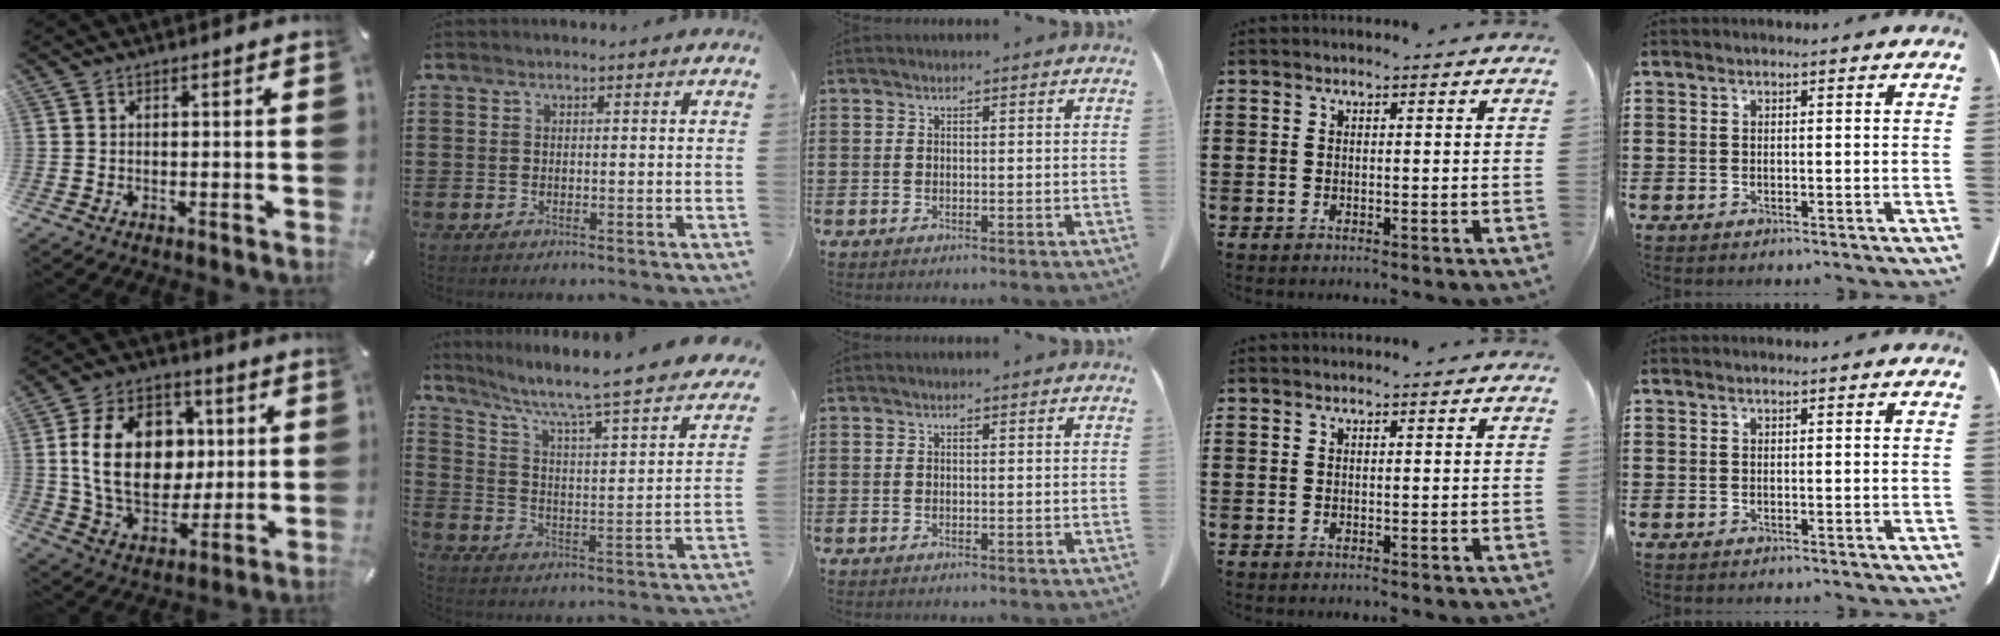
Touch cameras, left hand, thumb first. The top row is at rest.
{"thumb": {"total": 19.3, "force": [2.5, 14.5, 12.4], "torque": [-0.228, 0.006, 0.046]}, "index": {"total": 5.4, "force": [4.2, -0.1, 3.5], "torque": [-0.089, -0.049, 0.057]}}